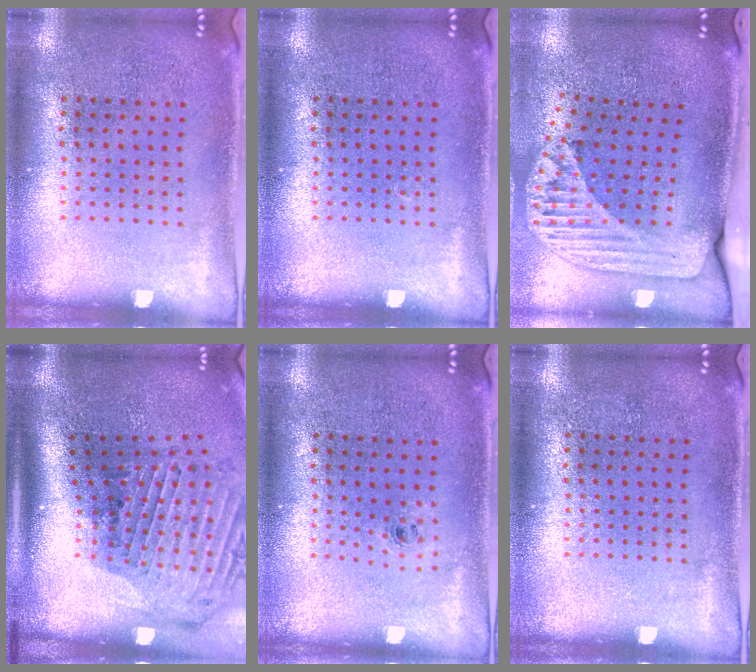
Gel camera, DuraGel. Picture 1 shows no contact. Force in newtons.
{"total": 0.0}
{"total": 2.4, "press": 1.7, "slide": 1.7}
{"total": 3.0, "press": 2.2, "slide": 2.1}
{"total": 0.5, "press": 0.3, "slide": 0.4}
{"total": 0.0}